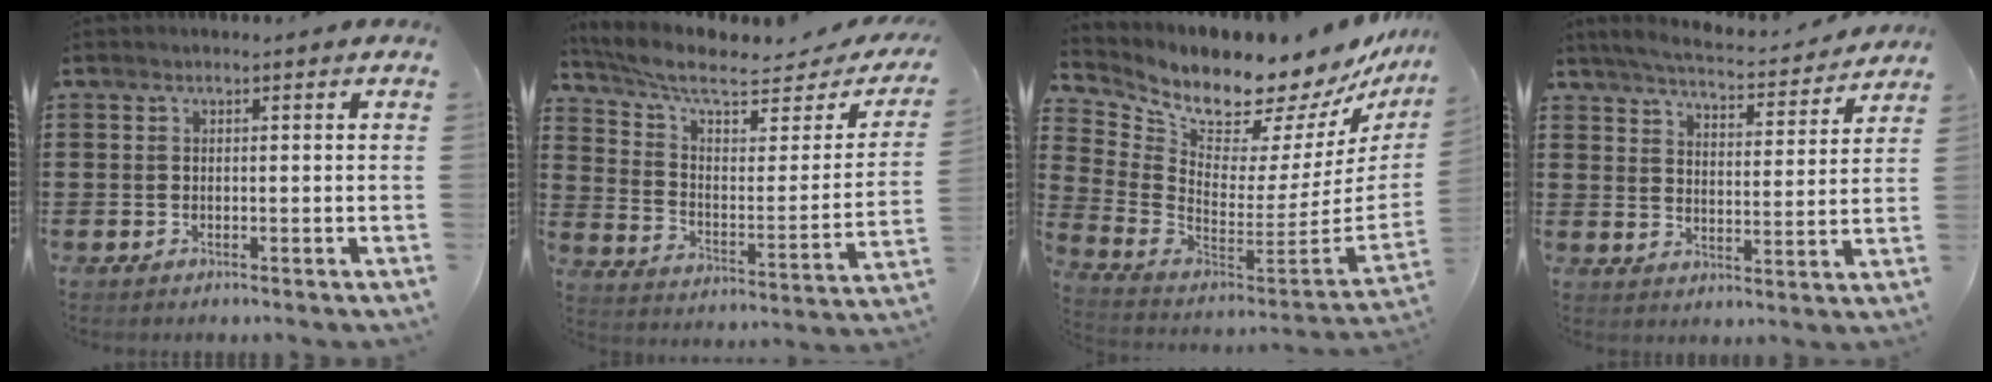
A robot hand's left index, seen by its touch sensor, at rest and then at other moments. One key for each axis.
{"total": 7.8, "fx": 6.1, "fy": 1.9, "fz": 4.6, "tx": -0.109, "ty": -0.038, "tz": 0.102}
{"total": 9.2, "fx": 8.7, "fy": 2.0, "fz": 2.4, "tx": -0.086, "ty": -0.086, "tz": 0.146}
{"total": 4.4, "fx": 4.3, "fy": 0.0, "fz": 1.1, "tx": -0.045, "ty": -0.032, "tz": 0.069}